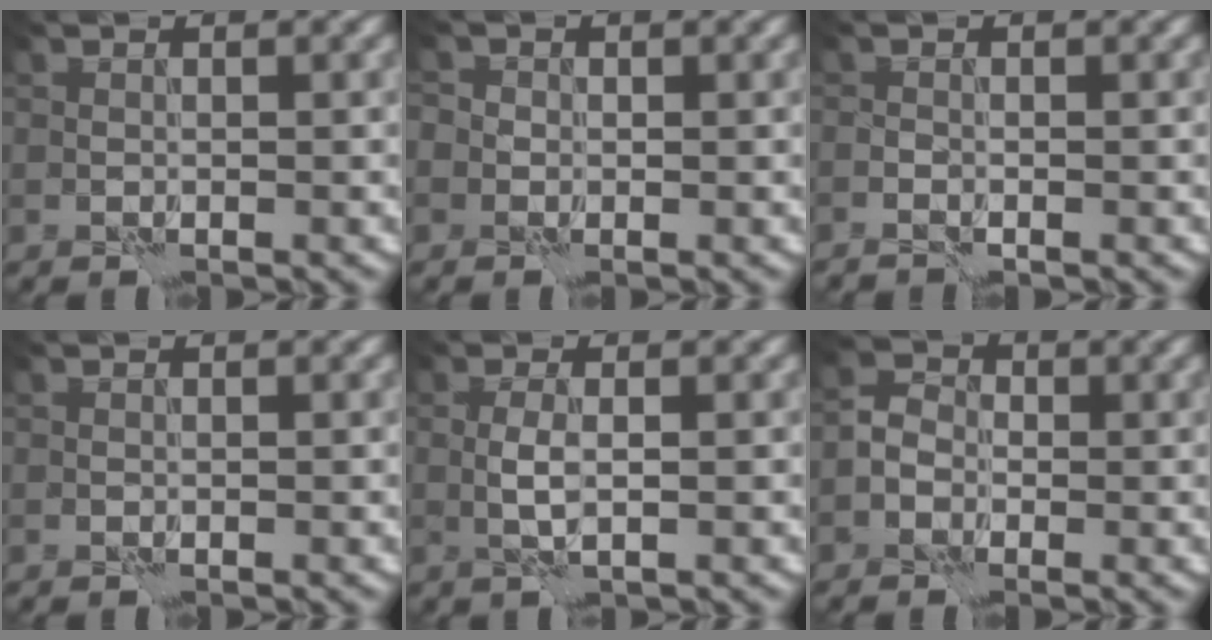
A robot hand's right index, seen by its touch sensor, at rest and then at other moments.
{"total": 1.6, "force": [0.2, 1.6, 0.3], "torque": [0.011, 0.011, -0.016]}
{"total": 0.6, "force": [-0.5, 0.2, 0.4], "torque": [-0.012, -0.002, -0.012]}
{"total": 0.0}
{"total": 1.8, "force": [0.1, 0.5, 1.7], "torque": [-0.040, 0.000, 0.002]}
{"total": 1.9, "force": [-0.9, 1.6, 0.6], "torque": [0.000, 0.010, -0.026]}